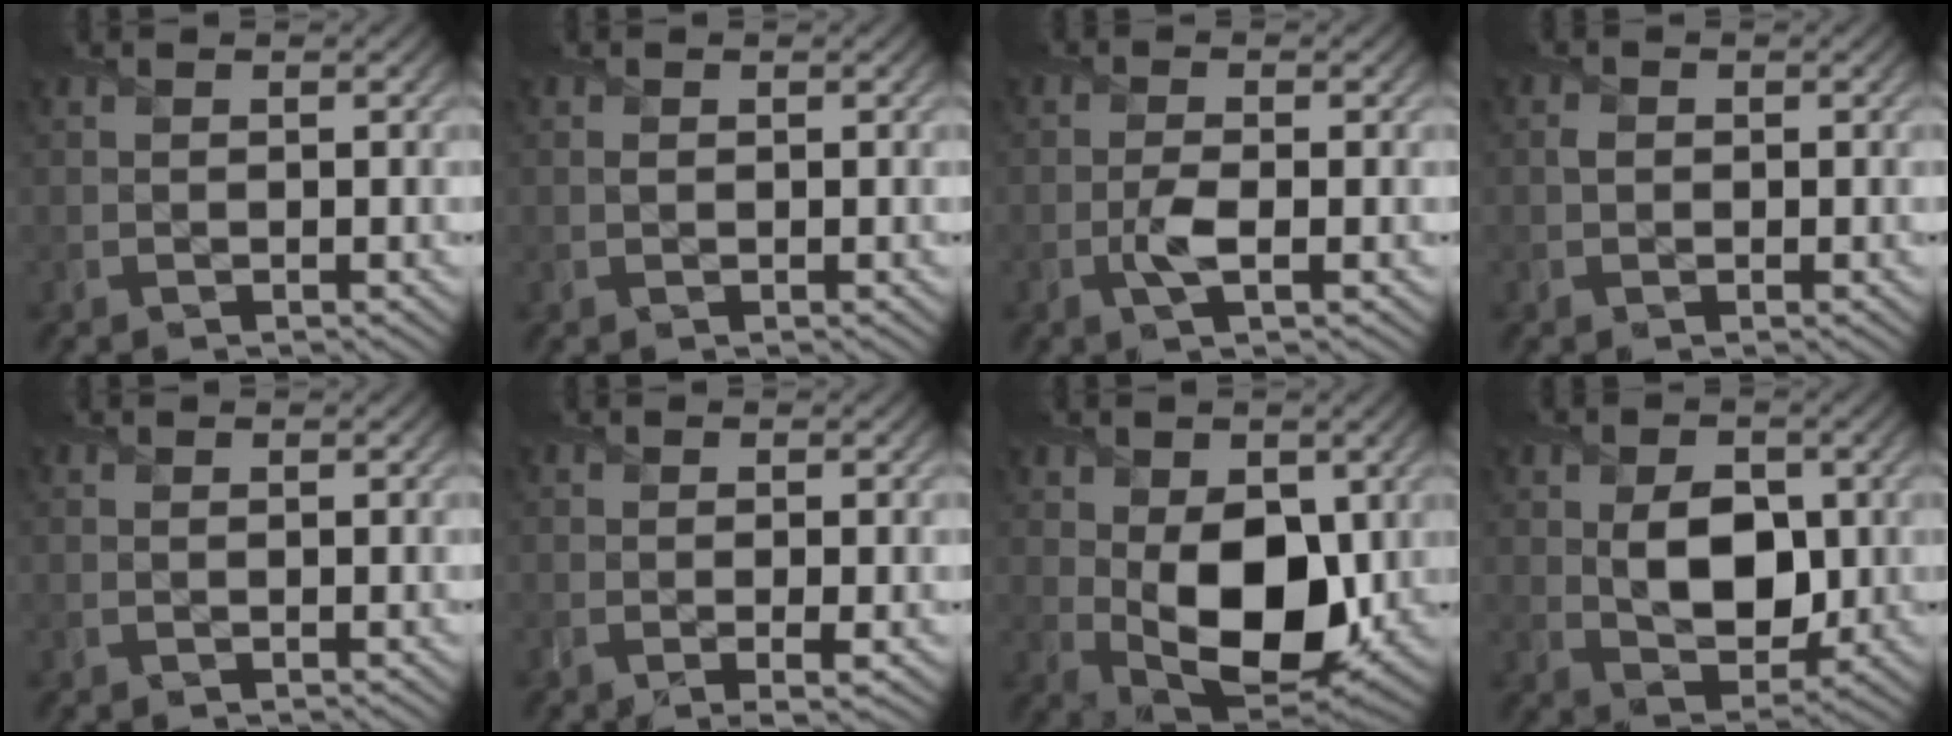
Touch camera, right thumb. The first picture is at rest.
{"total": 0.0}
{"total": 2.1, "force": [-0.6, 0.8, 1.8], "torque": [-0.042, -0.001, -0.017]}
{"total": 0.7, "force": [0.2, 0.6, -0.2], "torque": [0.006, -0.001, 0.000]}
{"total": 0.0}
{"total": 1.6, "force": [-0.5, 0.3, 1.5], "torque": [-0.026, -0.006, -0.009]}
{"total": 12.1, "force": [0.2, 7.7, 9.4], "torque": [-0.172, -0.019, 0.012]}
{"total": 7.4, "force": [0.5, 5.0, 5.4], "torque": [-0.096, -0.010, 0.010]}